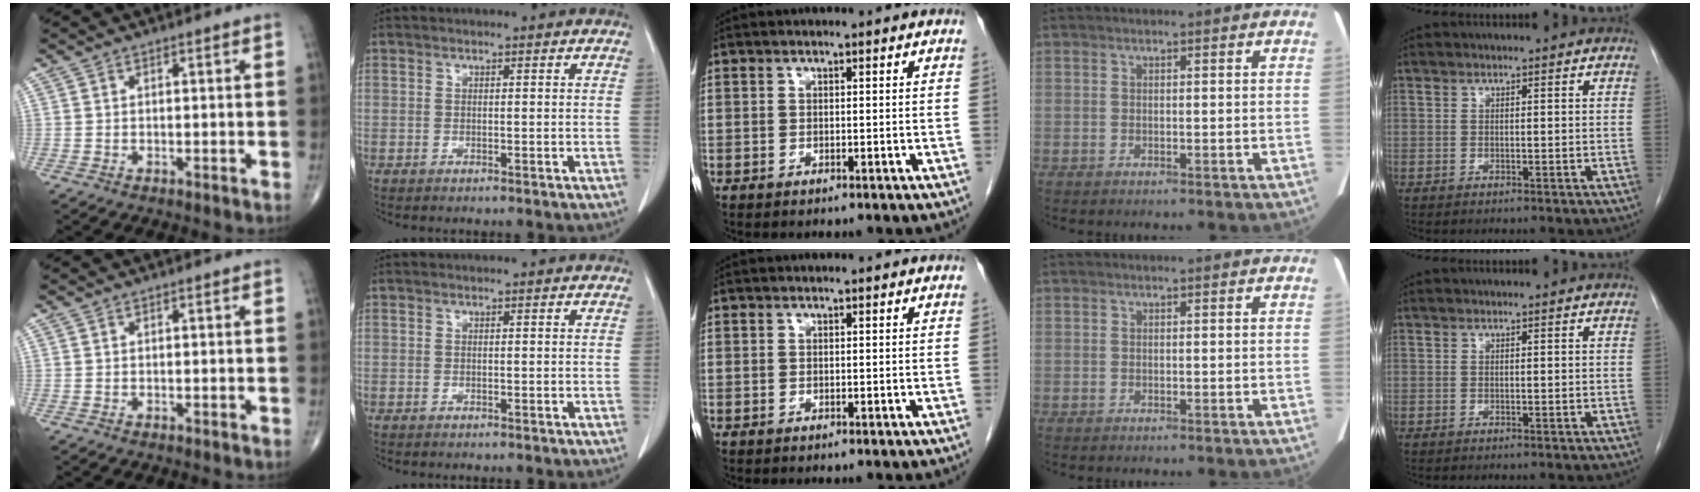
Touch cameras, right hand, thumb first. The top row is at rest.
{}